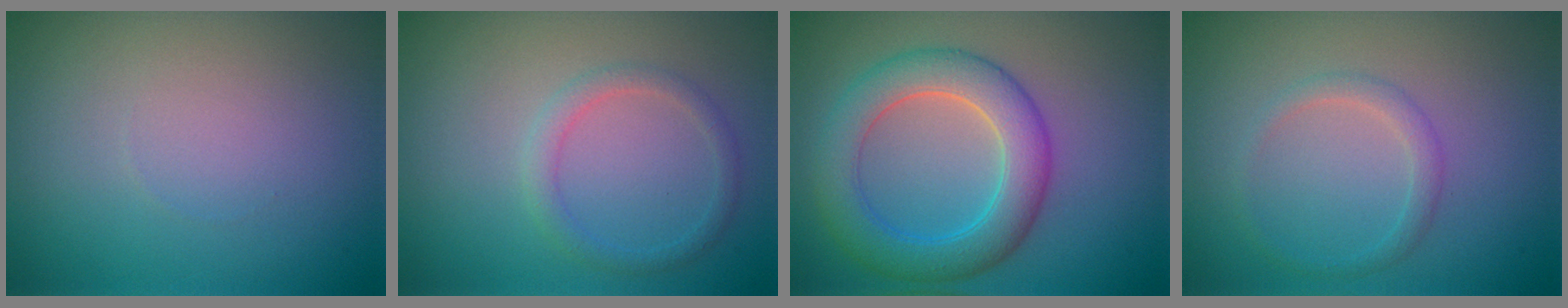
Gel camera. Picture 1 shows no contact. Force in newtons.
{"total": 1.7, "press": 1.7, "slide": 0.1}
{"total": 6.0, "press": 6.0, "slide": 0.1}
{"total": 1.6, "press": 1.6, "slide": 0.1}